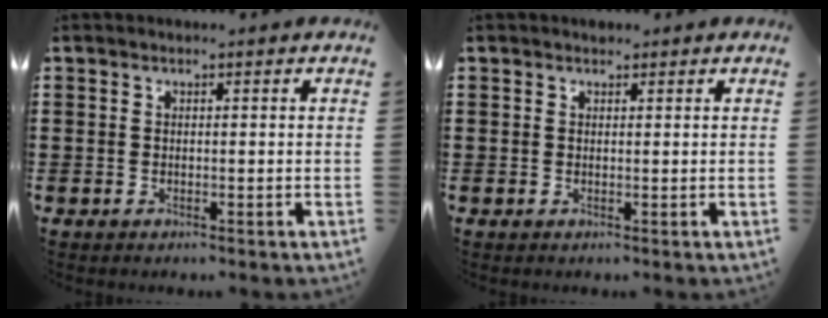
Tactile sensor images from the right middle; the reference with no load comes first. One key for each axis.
{"total": 0.7, "fx": 0.6, "fy": 0.4, "fz": 0.0, "tx": 0.005, "ty": -0.002, "tz": 0.009}